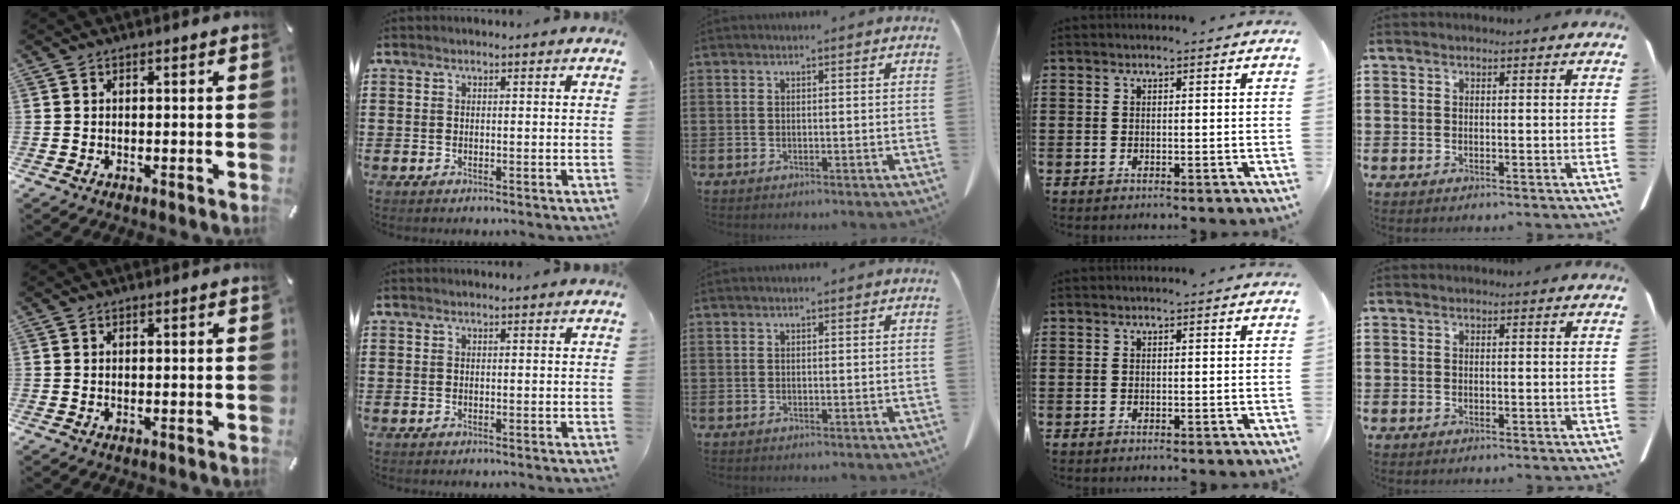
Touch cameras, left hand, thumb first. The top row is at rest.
{}